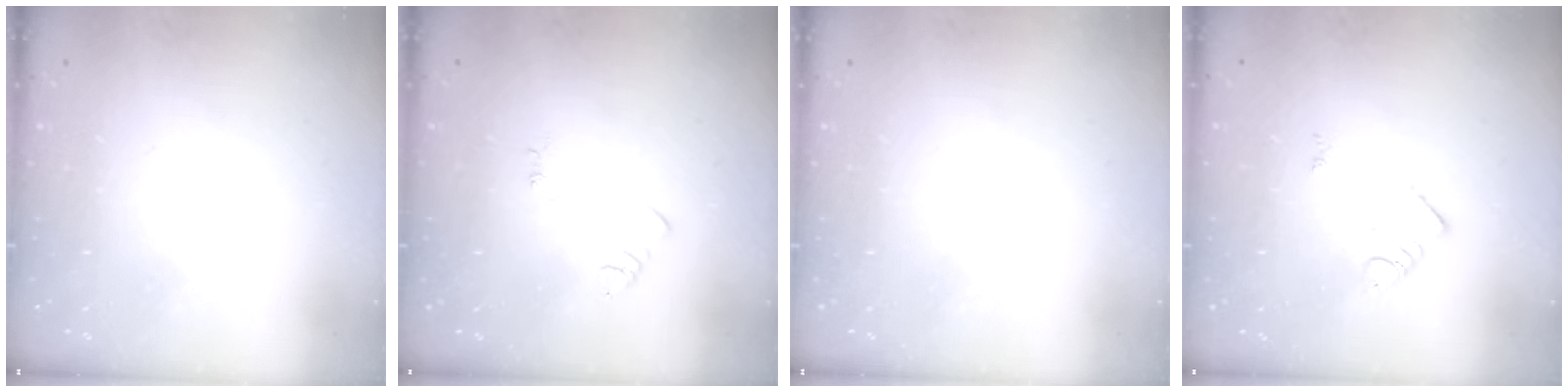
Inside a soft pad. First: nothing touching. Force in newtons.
{"total": 2.7, "press": 2.7, "slide": 0.4}
{"total": 0.0}
{"total": 3.0, "press": 3.0, "slide": 0.2}